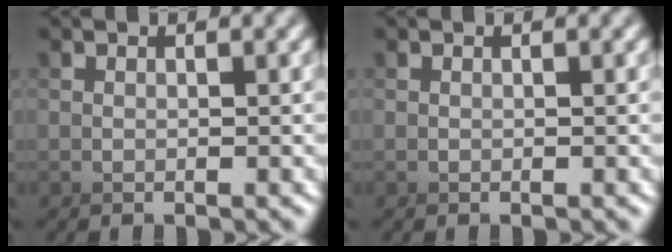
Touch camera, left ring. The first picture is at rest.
{"total": 0.0}